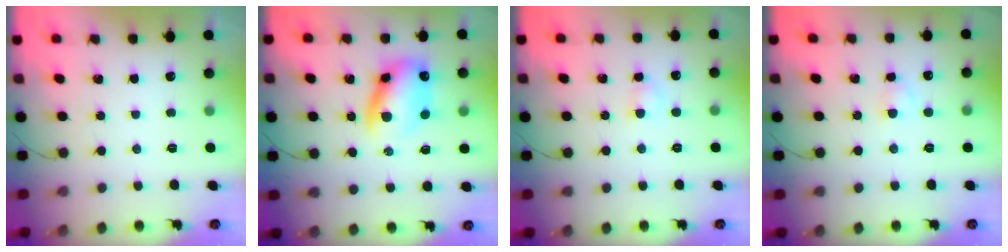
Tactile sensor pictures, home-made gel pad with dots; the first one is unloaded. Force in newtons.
{"total": 11.3, "press": 10.9, "slide": 3.3}
{"total": 2.7, "press": 2.4, "slide": 1.2}
{"total": 2.3, "press": 2.1, "slide": 1.0}